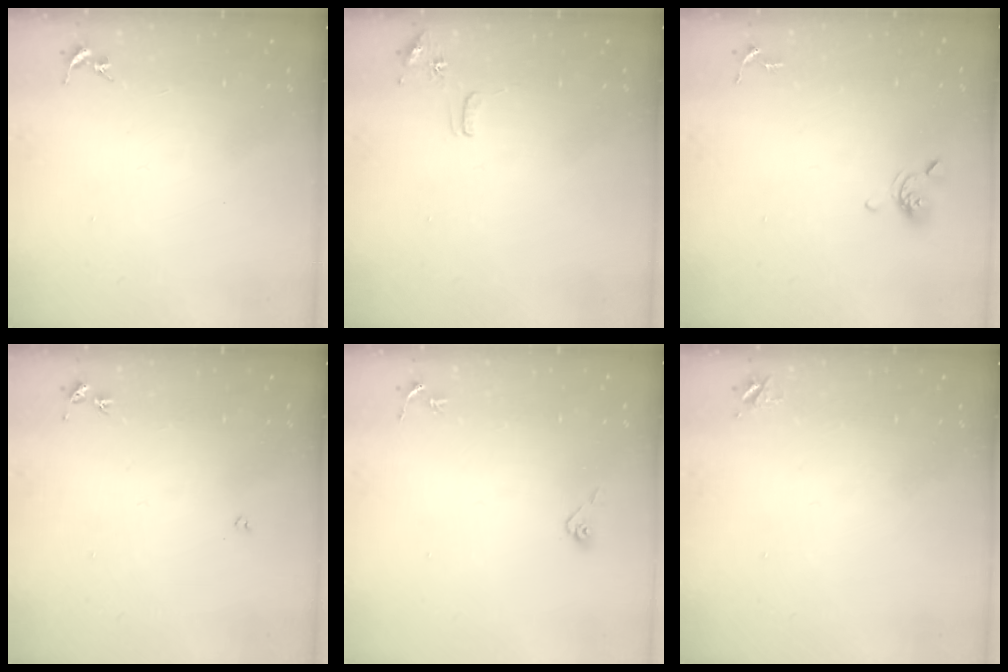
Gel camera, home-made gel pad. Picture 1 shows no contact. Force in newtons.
{"total": 8.1, "press": 8.1, "slide": 0.7}
{"total": 6.2, "press": 6.0, "slide": 1.5}
{"total": 2.7, "press": 2.7, "slide": 0.5}
{"total": 4.1, "press": 3.9, "slide": 1.2}
{"total": 3.7, "press": 3.6, "slide": 0.5}